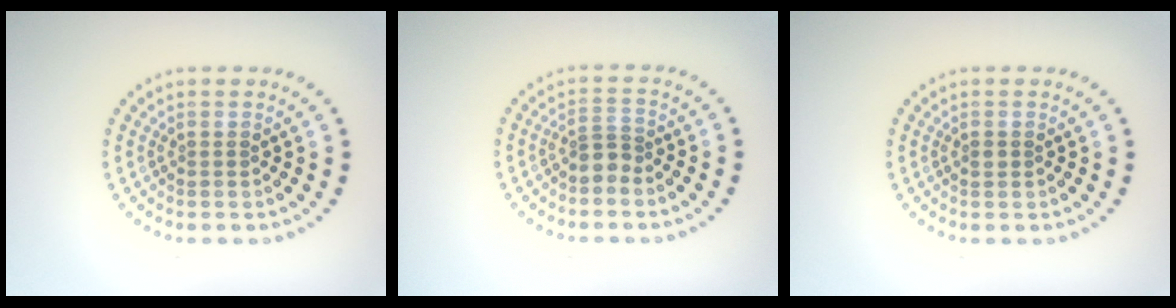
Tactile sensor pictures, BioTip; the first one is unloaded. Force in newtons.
{"total": 2.0, "press": 1.6, "slide": 1.2}
{"total": 0.7, "press": 0.7, "slide": 0.1}